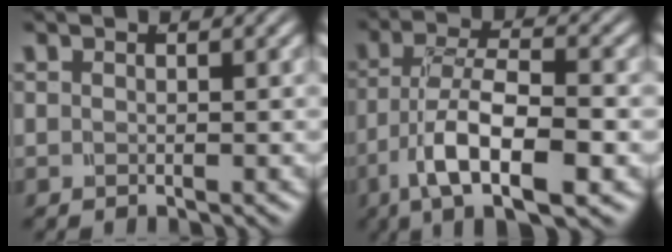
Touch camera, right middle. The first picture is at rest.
{"total": 7.0, "force": [-2.9, 2.6, 5.8], "torque": [-0.106, -0.015, -0.043]}